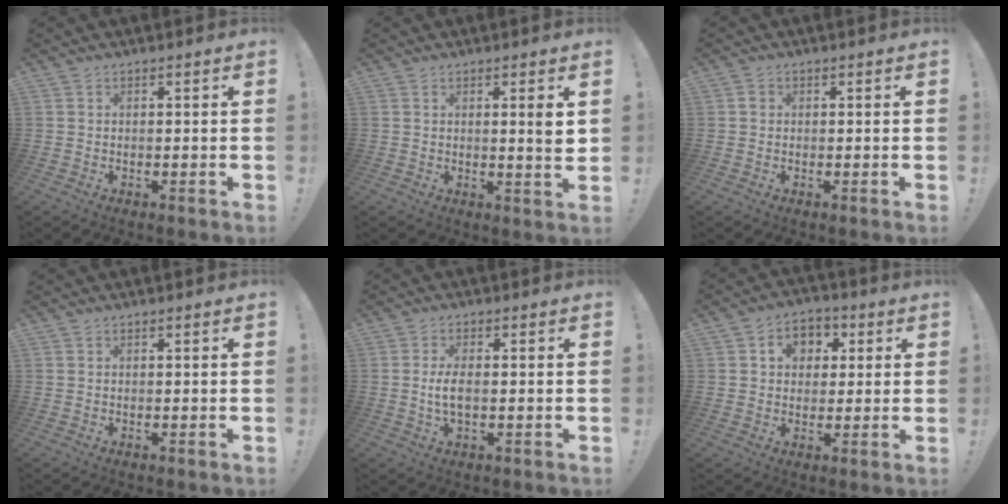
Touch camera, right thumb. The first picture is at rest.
{"total": 3.8, "force": [1.2, -0.2, 3.7], "torque": [-0.048, -0.013, 0.012]}
{"total": 1.2, "force": [0.2, 1.2, 0.3], "torque": [0.002, 0.001, 0.001]}
{"total": 0.0}
{"total": 4.7, "force": [-0.4, 1.7, 4.4], "torque": [-0.083, -0.003, -0.011]}
{"total": 7.4, "force": [1.8, 6.5, 3.1], "torque": [-0.036, -0.002, 0.033]}